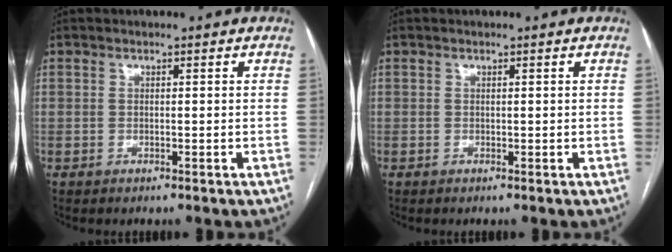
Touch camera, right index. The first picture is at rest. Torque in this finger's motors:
{"motor_torque": [0.00, 0.00, 0.00, 0.00]}